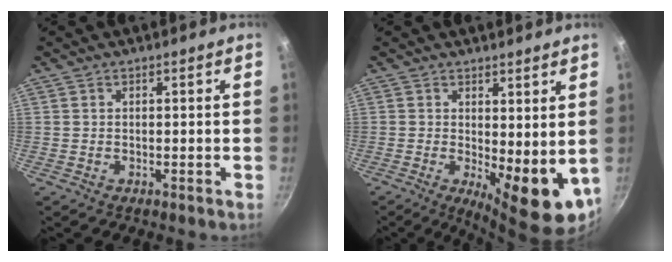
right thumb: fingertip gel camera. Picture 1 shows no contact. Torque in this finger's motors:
{"motor_torque": [-0.49, 0.90, 1.22, 0.33, 0.14]}